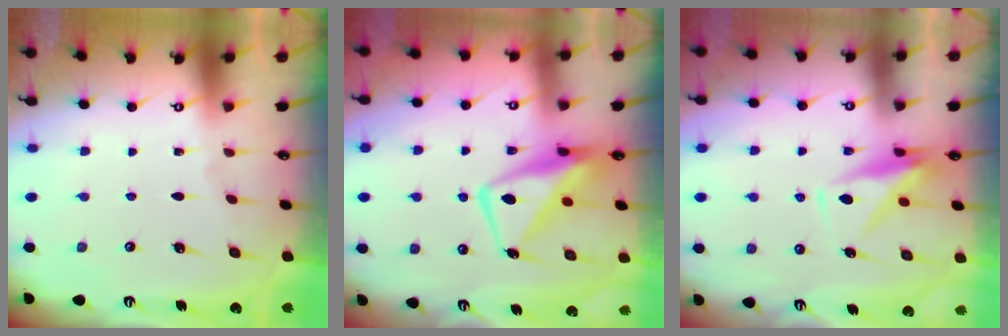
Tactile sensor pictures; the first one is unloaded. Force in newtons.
{"total": 10.0, "press": 9.8, "slide": 1.9}
{"total": 7.9, "press": 7.8, "slide": 1.0}